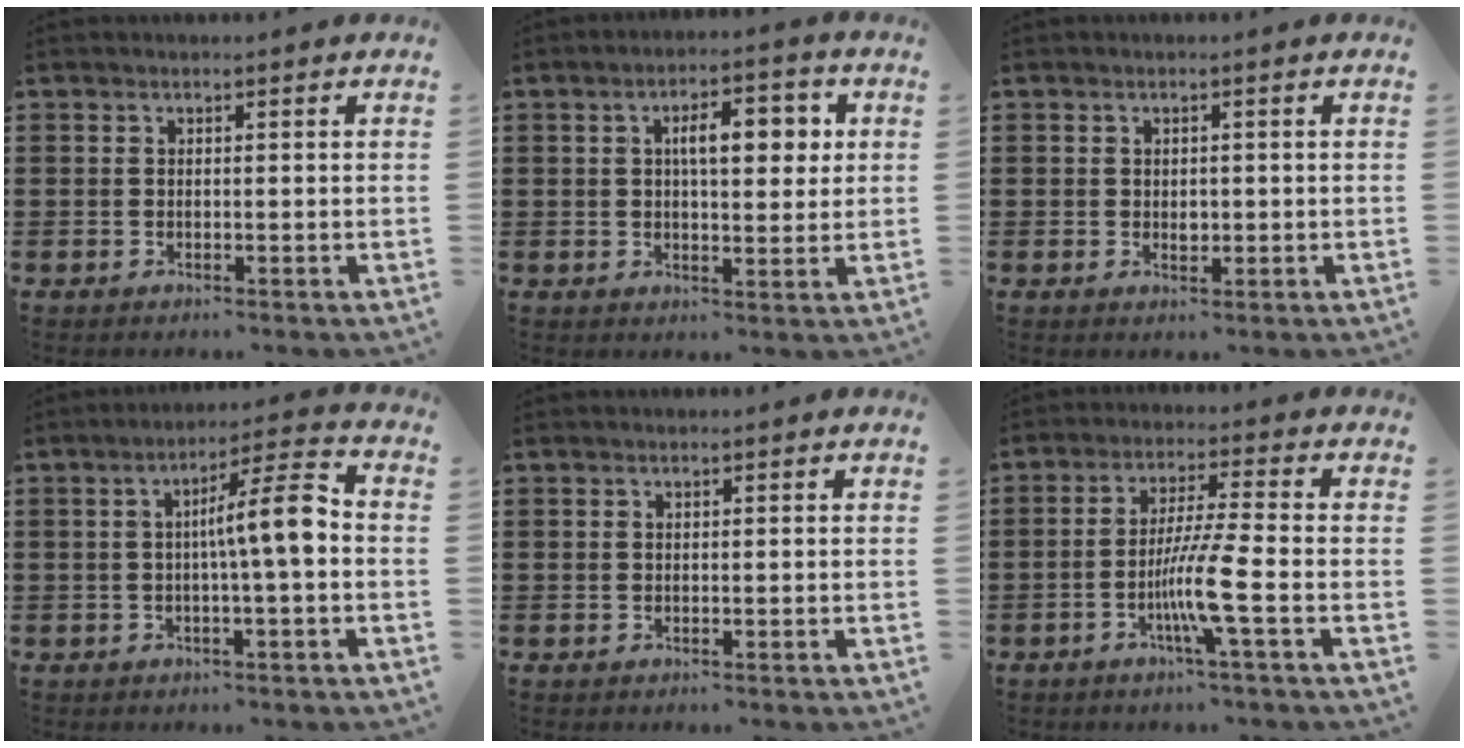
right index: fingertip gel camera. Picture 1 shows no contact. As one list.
[{"total": 7.0, "force": [1.7, 2.8, 6.2], "torque": [-0.100, 0.004, 0.020]}, {"total": 1.3, "force": [0.0, 1.0, 0.9], "torque": [-0.009, 0.003, -0.002]}, {"total": 7.6, "force": [-0.3, 0.9, 7.5], "torque": [-0.122, 0.000, -0.015]}, {"total": 0.0}, {"total": 7.7, "force": [-2.9, -0.4, 7.1], "torque": [-0.140, -0.017, -0.058]}]